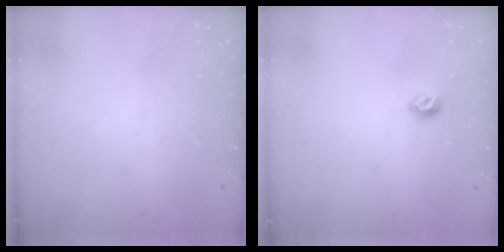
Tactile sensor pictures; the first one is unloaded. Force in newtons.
{"total": 5.5, "press": 5.4, "slide": 1.2}